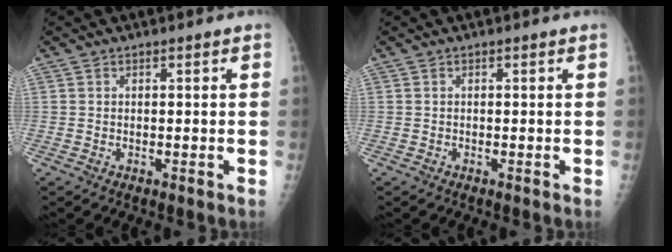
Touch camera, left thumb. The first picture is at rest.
{"total": 0.0}